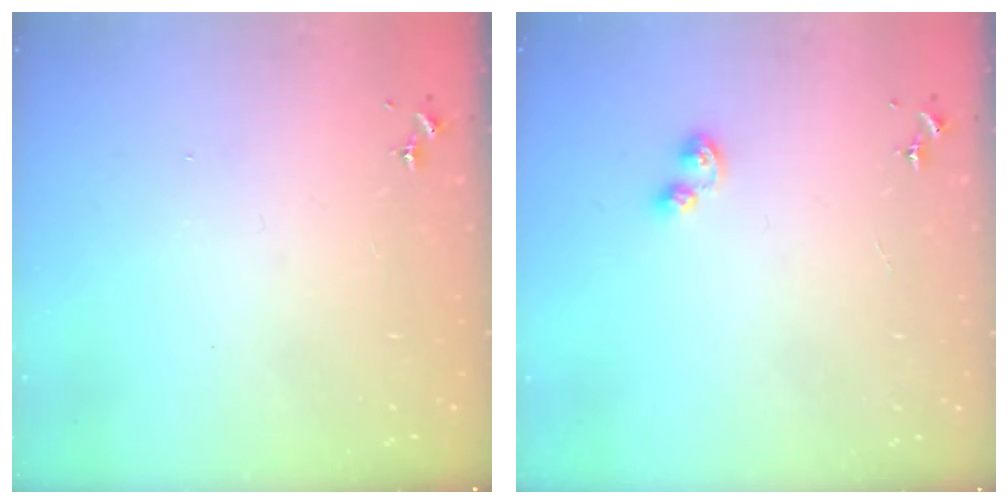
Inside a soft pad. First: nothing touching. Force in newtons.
{"total": 5.4, "press": 5.4, "slide": 0.8}